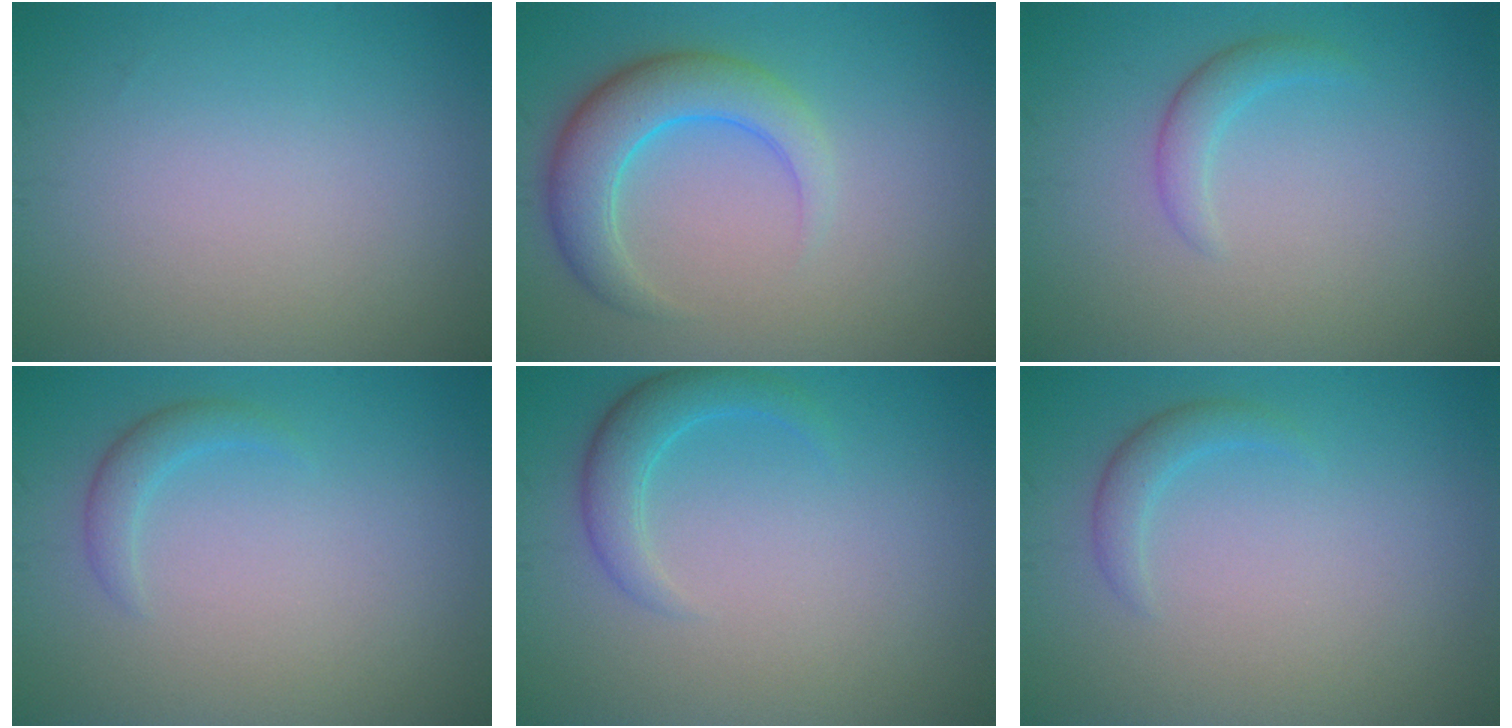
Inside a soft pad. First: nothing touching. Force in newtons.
{"total": 5.1, "press": 5.1, "slide": 0.2}
{"total": 1.7, "press": 1.7, "slide": 0.1}
{"total": 1.6, "press": 1.6, "slide": 0.1}
{"total": 2.7, "press": 2.7, "slide": 0.1}
{"total": 1.6, "press": 1.6, "slide": 0.1}